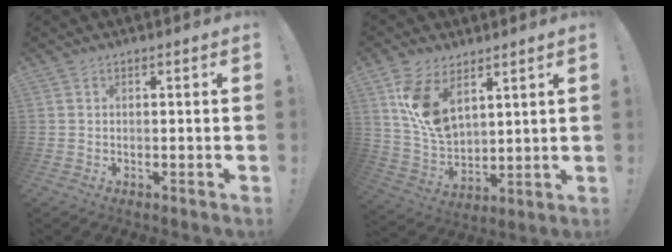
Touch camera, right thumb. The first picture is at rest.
{"total": 12.5, "force": [6.8, 7.5, 7.4], "torque": [-0.144, -0.038, 0.133]}